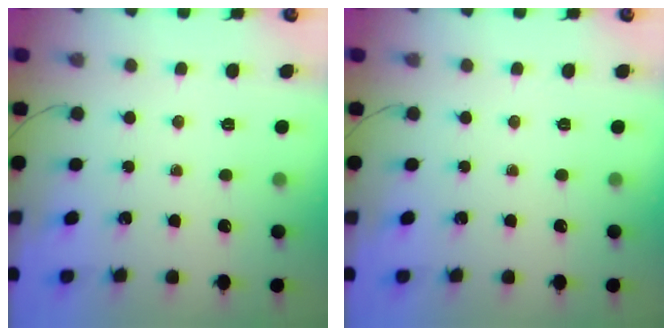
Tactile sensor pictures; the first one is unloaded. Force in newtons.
{"total": 0.0}